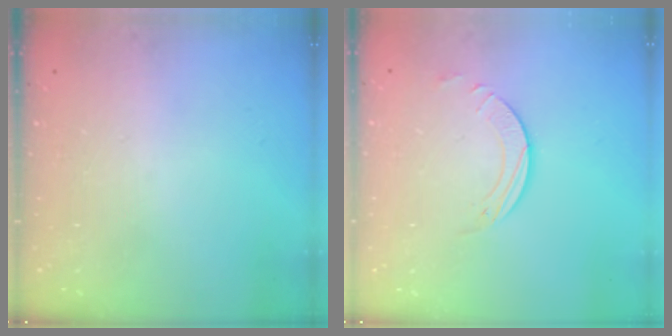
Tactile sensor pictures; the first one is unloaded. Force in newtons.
{"total": 2.5, "press": 2.5, "slide": 0.2}